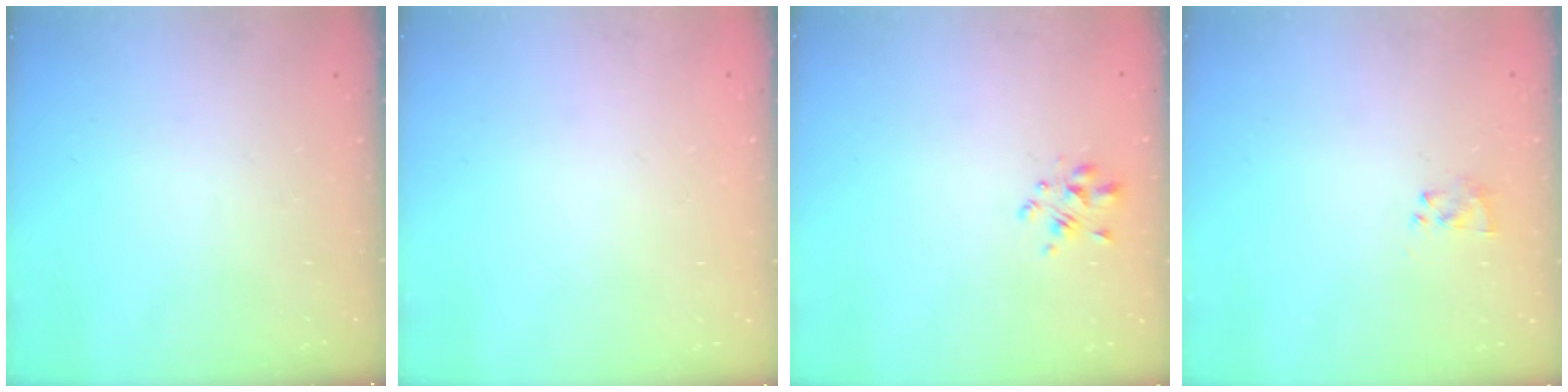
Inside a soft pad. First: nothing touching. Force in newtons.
{"total": 1.9, "press": 1.9, "slide": 0.2}
{"total": 2.4, "press": 2.3, "slide": 0.7}
{"total": 2.3, "press": 2.1, "slide": 0.9}